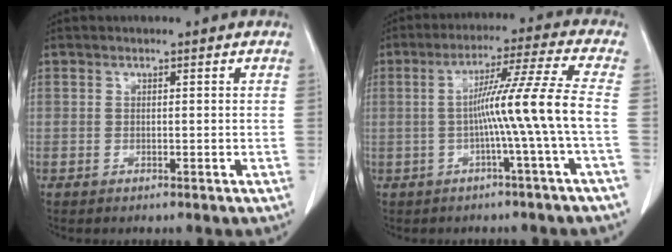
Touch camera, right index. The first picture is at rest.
{"total": 9.7, "force": [-1.6, -2.7, 9.2], "torque": [-0.155, 0.014, -0.025]}